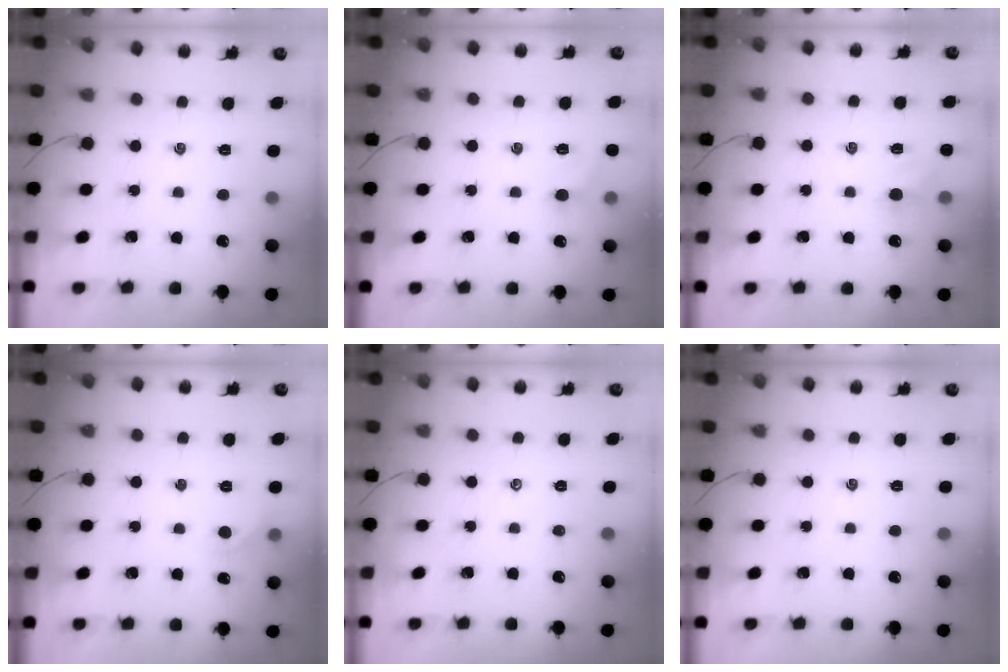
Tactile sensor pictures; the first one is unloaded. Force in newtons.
{"total": 5.7, "press": 5.3, "slide": 2.0}
{"total": 2.9, "press": 2.7, "slide": 0.9}
{"total": 5.3, "press": 5.1, "slide": 1.3}
{"total": 0.0}
{"total": 0.0}